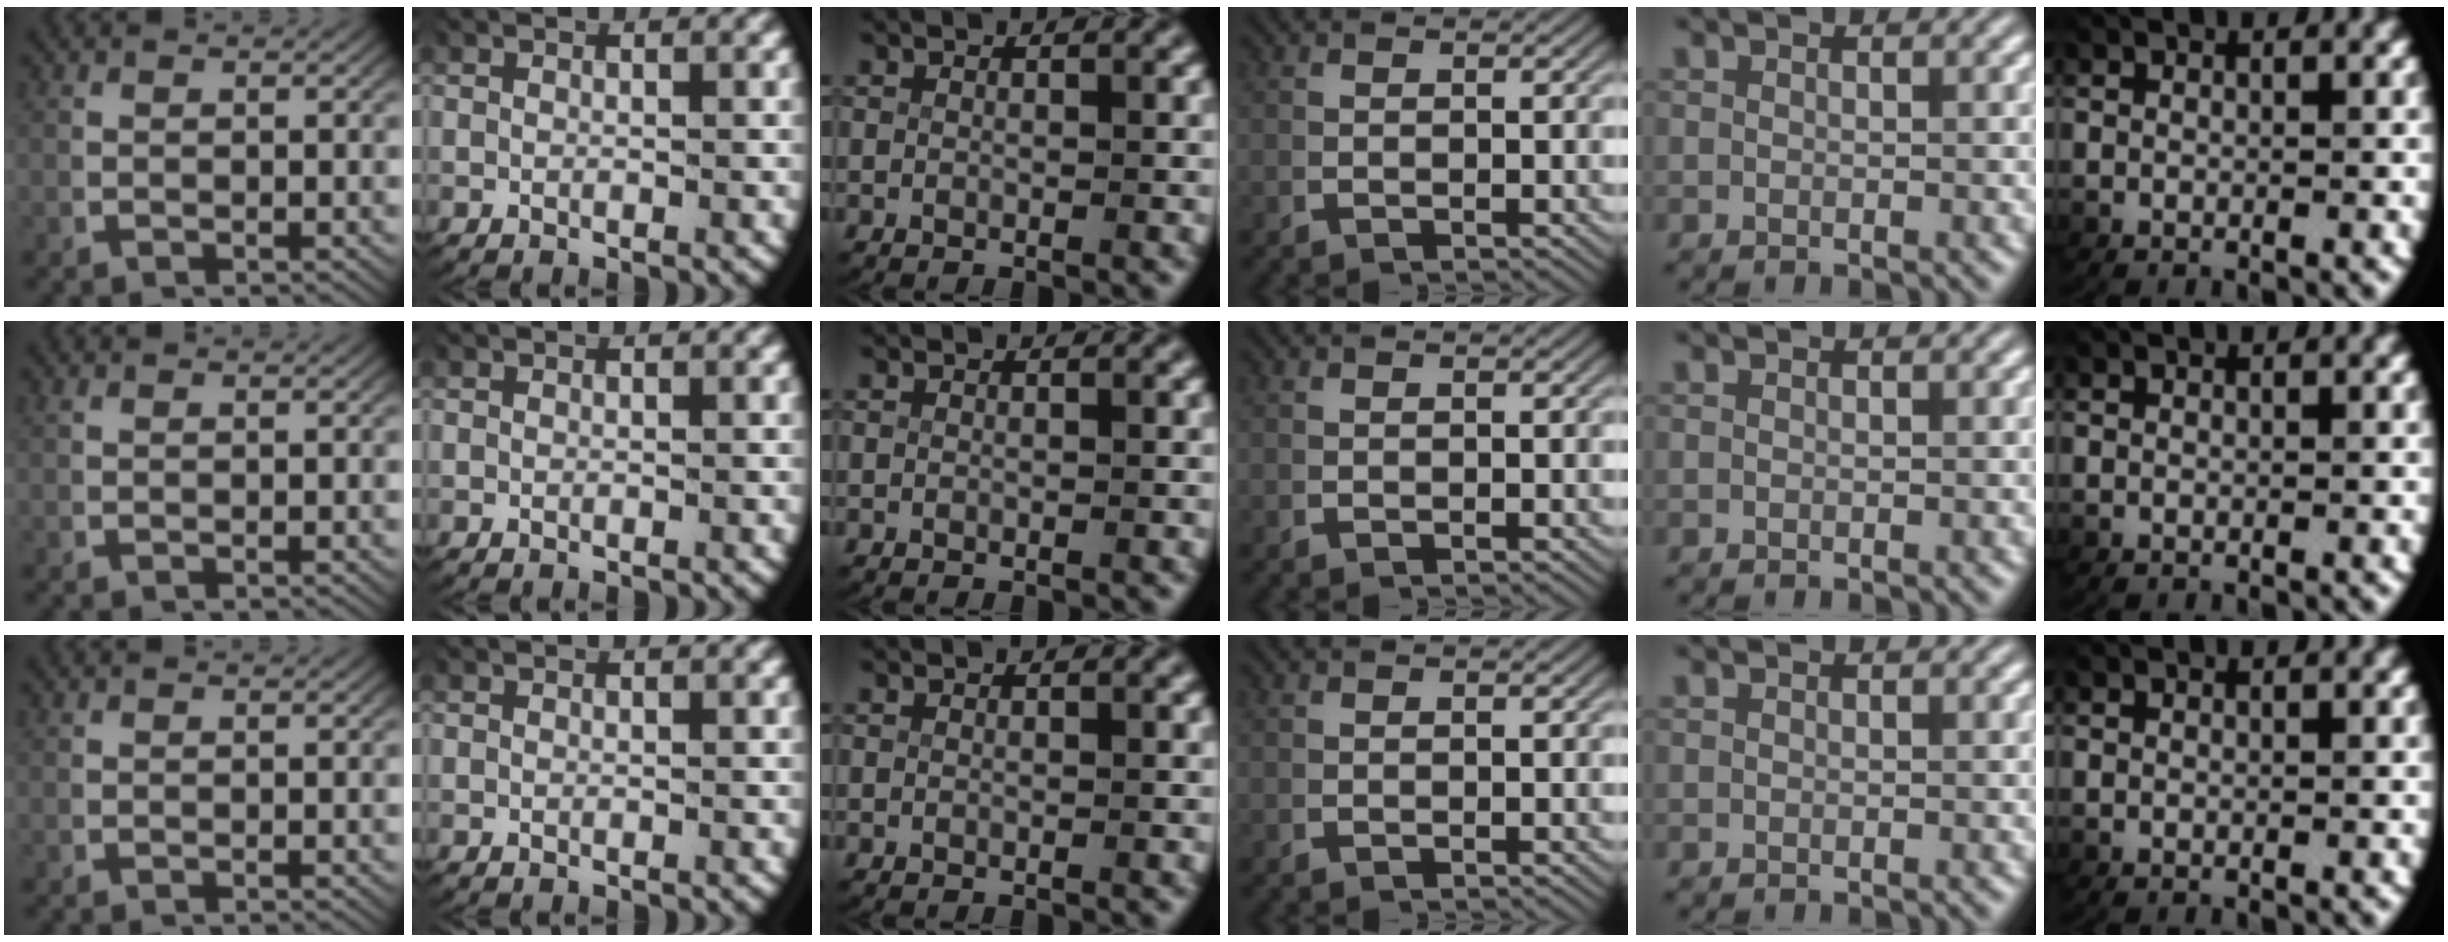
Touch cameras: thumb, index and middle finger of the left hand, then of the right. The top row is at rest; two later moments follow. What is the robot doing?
{"motion": "lift_and_place", "object": "paper"}